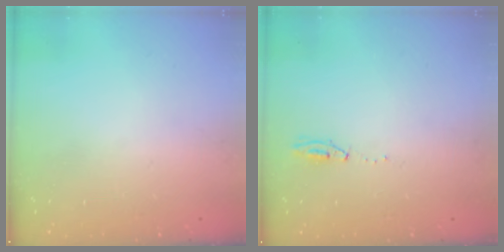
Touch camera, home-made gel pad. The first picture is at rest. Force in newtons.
{"total": 5.0, "press": 3.7, "slide": 3.3}